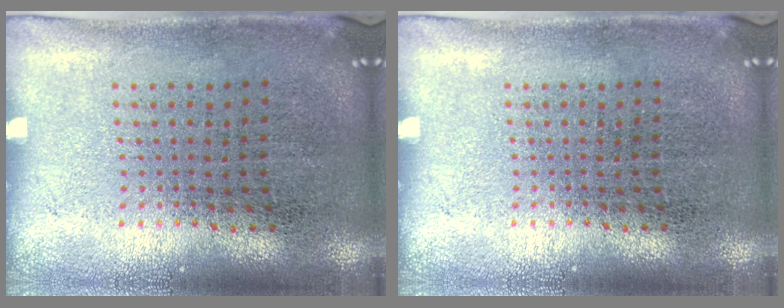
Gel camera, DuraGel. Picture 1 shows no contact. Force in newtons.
{"total": 0.0}